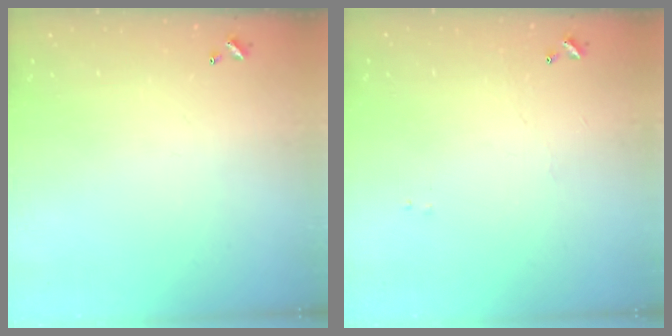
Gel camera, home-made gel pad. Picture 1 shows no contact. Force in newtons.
{"total": 1.2, "press": 1.1, "slide": 0.3}